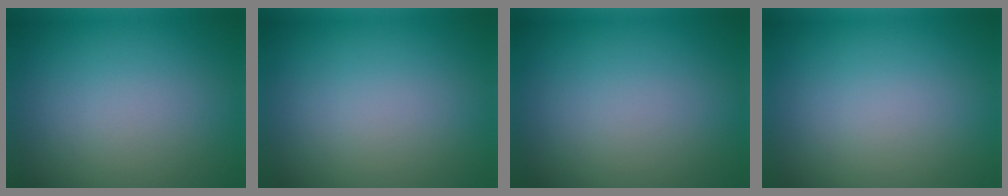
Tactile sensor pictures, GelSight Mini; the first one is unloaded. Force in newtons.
{"total": 0.0}
{"total": 0.0}
{"total": 0.0}